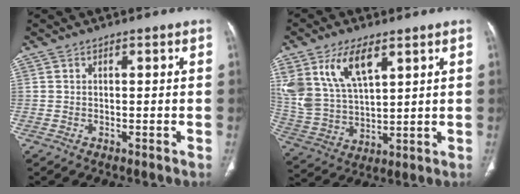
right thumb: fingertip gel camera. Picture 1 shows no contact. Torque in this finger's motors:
{"motor_torque": [0.66, 1.08, 1.19, 1.09, 0.36]}